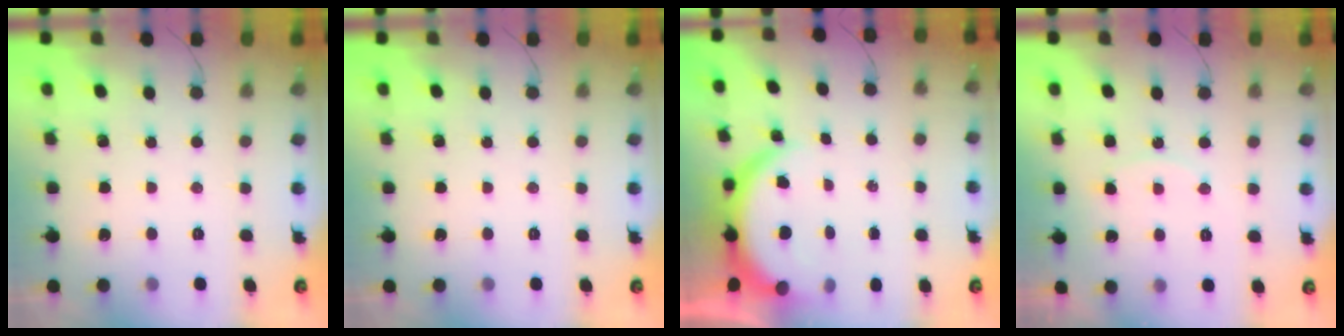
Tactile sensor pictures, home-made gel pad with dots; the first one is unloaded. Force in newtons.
{"total": 0.0}
{"total": 6.6, "press": 6.6, "slide": 0.9}
{"total": 6.4, "press": 6.4, "slide": 0.7}